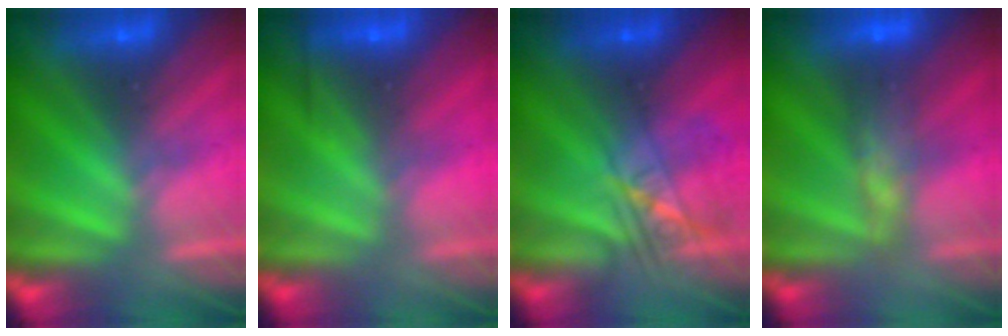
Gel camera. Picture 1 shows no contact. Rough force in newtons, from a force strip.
{"total": 2.4}
{"total": 2.4}
{"total": 8.3}